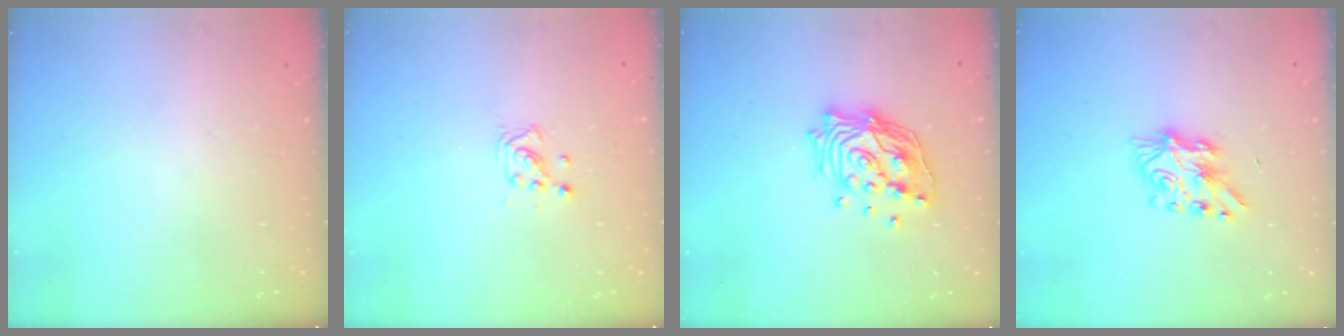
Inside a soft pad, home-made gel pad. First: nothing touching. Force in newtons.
{"total": 3.0, "press": 3.0, "slide": 0.5}
{"total": 17.1, "press": 17.1, "slide": 1.3}
{"total": 7.2, "press": 7.2, "slide": 0.2}